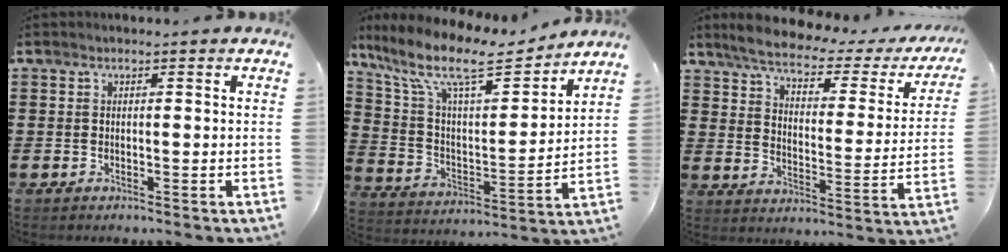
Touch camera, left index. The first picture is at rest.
{"total": 12.3, "force": [9.6, 2.8, 7.2], "torque": [-0.177, -0.050, 0.164]}
{"total": 4.3, "force": [3.7, 1.0, 2.0], "torque": [-0.062, -0.022, 0.055]}